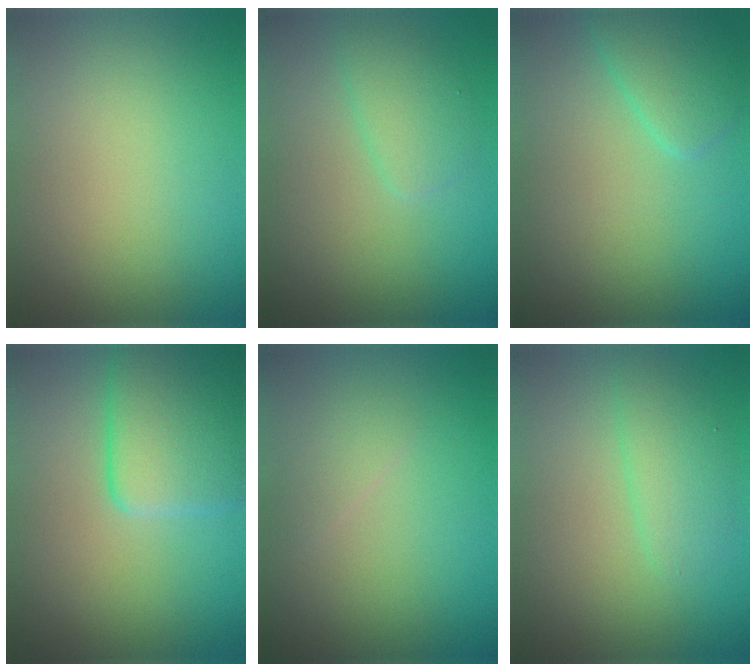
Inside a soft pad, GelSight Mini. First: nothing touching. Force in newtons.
{"total": 2.2, "press": 2.2, "slide": 0.1}
{"total": 2.9, "press": 2.9, "slide": 0.2}
{"total": 6.2, "press": 6.2, "slide": 0.4}
{"total": 1.0, "press": 1.0, "slide": 0.1}
{"total": 2.4, "press": 2.4, "slide": 0.1}